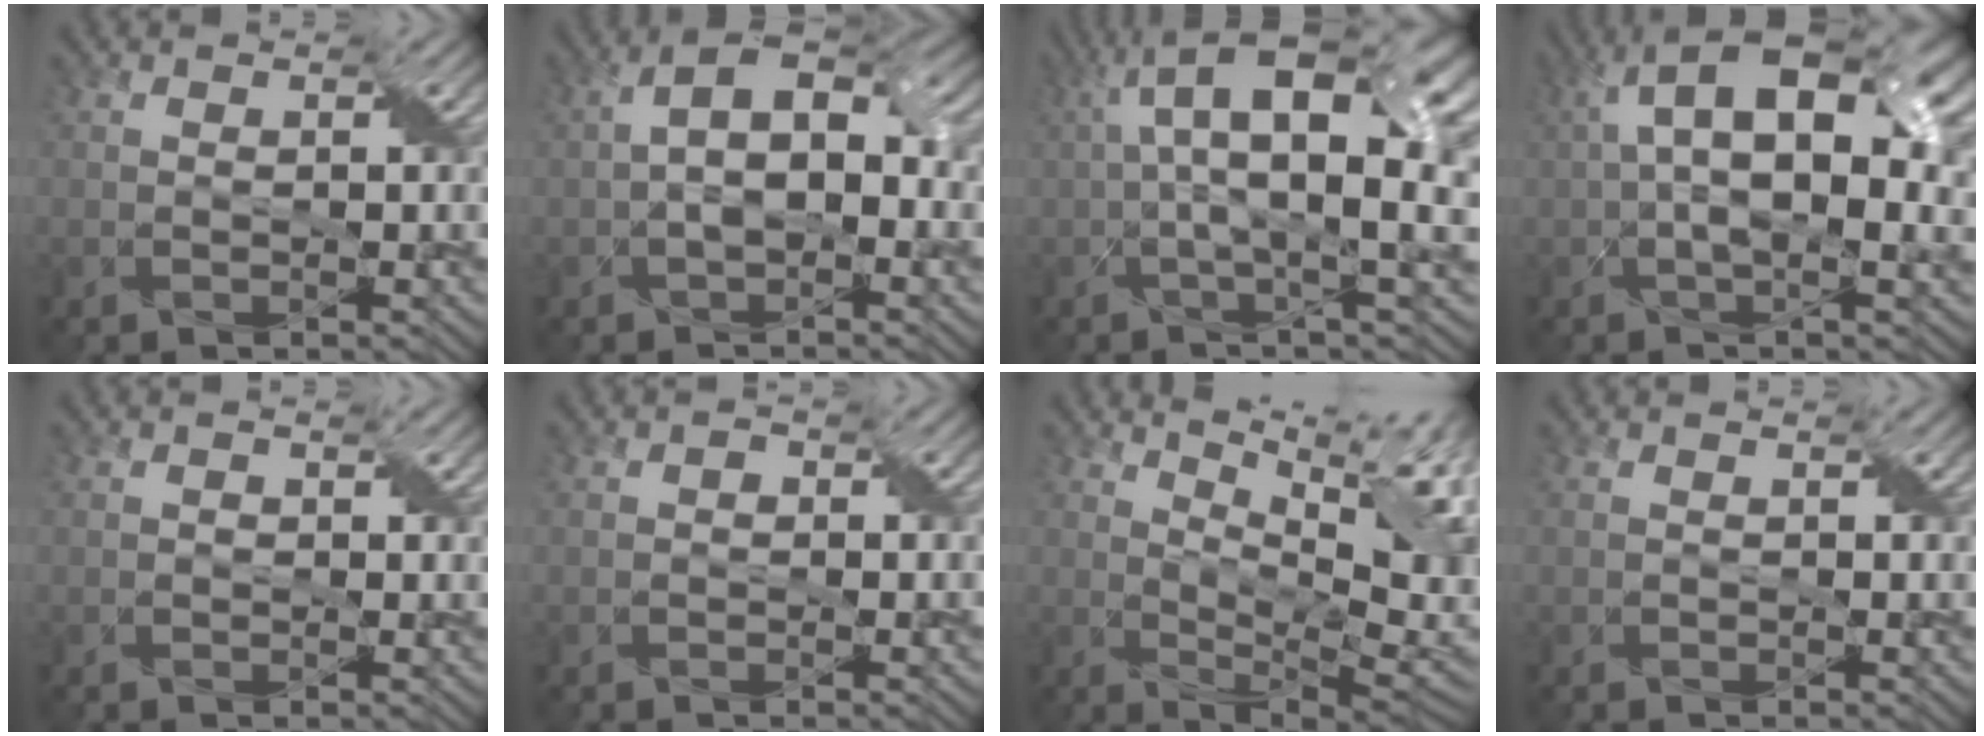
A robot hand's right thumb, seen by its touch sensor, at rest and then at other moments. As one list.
[{"total": 7.4, "force": [0.5, 4.0, 6.2], "torque": [-0.121, 0.009, 0.006]}, {"total": 13.9, "force": [2.6, 3.9, 13.1], "torque": [-0.229, 0.006, 0.047]}, {"total": 14.0, "force": [3.0, 6.0, 12.3], "torque": [-0.212, 0.010, 0.043]}, {"total": 0.8, "force": [0.2, 0.7, 0.4], "torque": [-0.007, -0.004, 0.004]}, {"total": 0.8, "force": [0.0, 0.7, 0.3], "torque": [-0.004, -0.003, -0.003]}, {"total": 14.9, "force": [6.5, 5.3, 12.3], "torque": [-0.185, 0.032, 0.099]}, {"total": 0.0}]